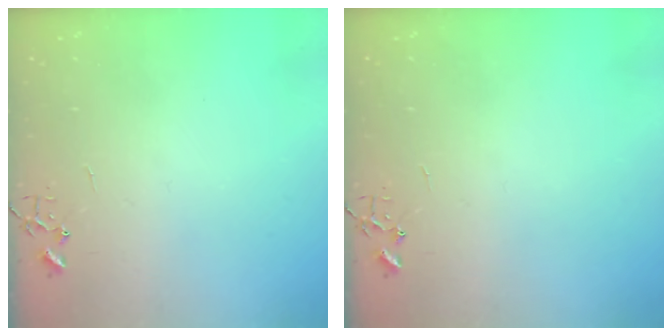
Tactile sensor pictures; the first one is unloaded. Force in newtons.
{"total": 0.0}